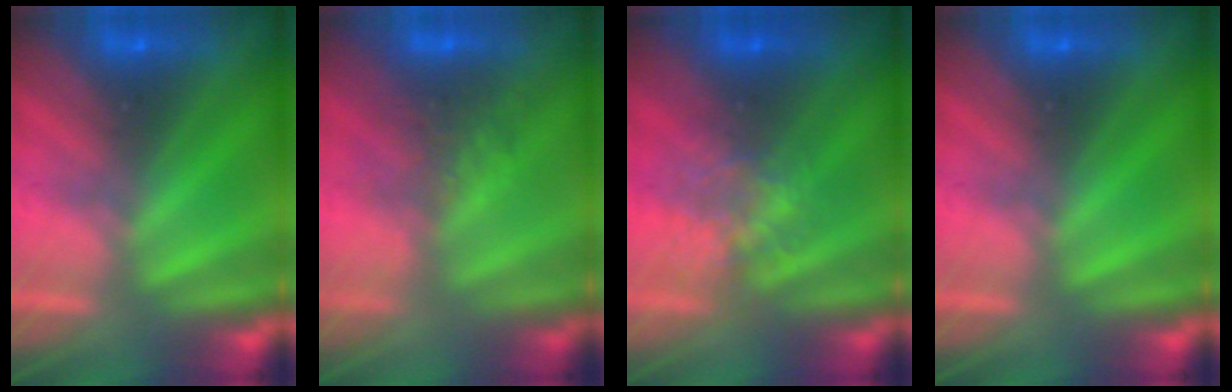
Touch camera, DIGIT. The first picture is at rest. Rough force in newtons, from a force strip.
{"total": 2.7}
{"total": 3.9}
{"total": 0.0}